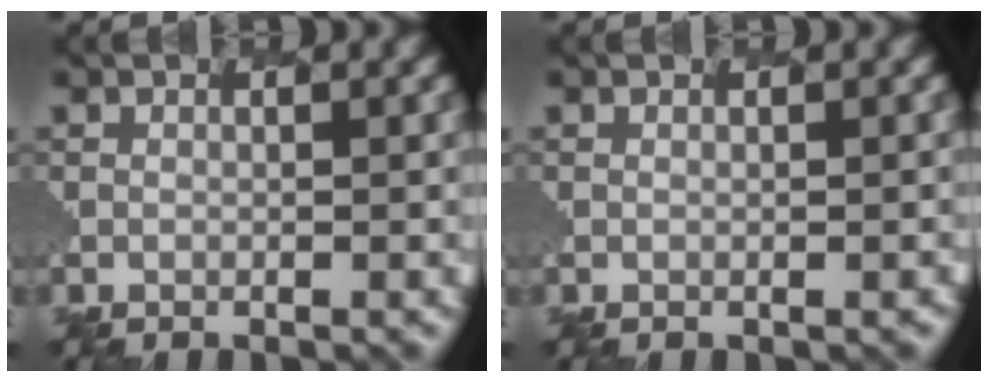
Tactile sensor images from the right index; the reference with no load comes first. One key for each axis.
{"total": 1.0, "fx": -0.2, "fy": 0.5, "fz": 0.9, "tx": -0.003, "ty": 0.002, "tz": 0.000}